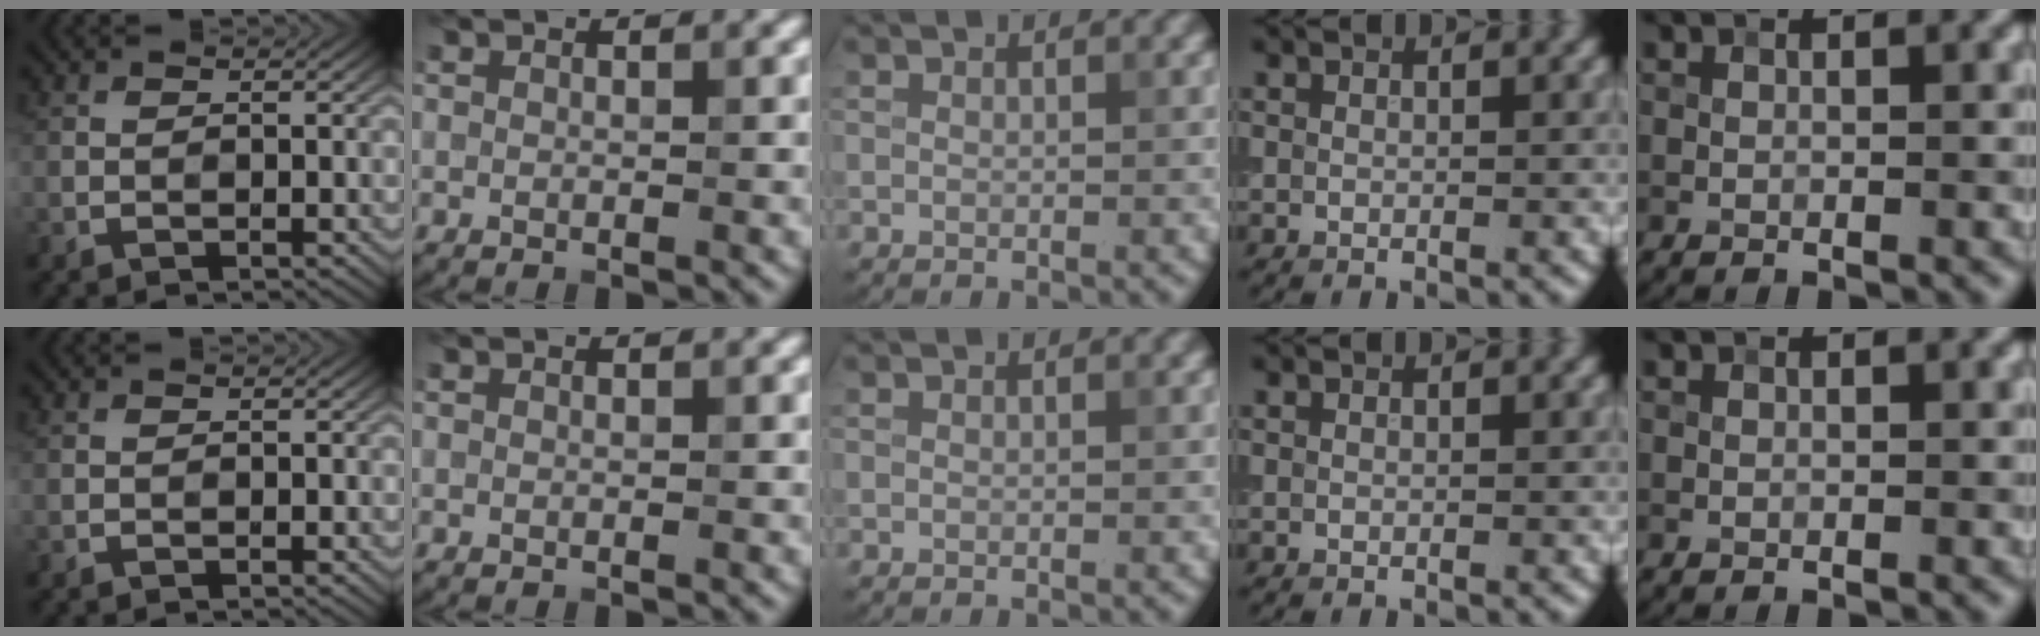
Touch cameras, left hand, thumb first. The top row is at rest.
{}